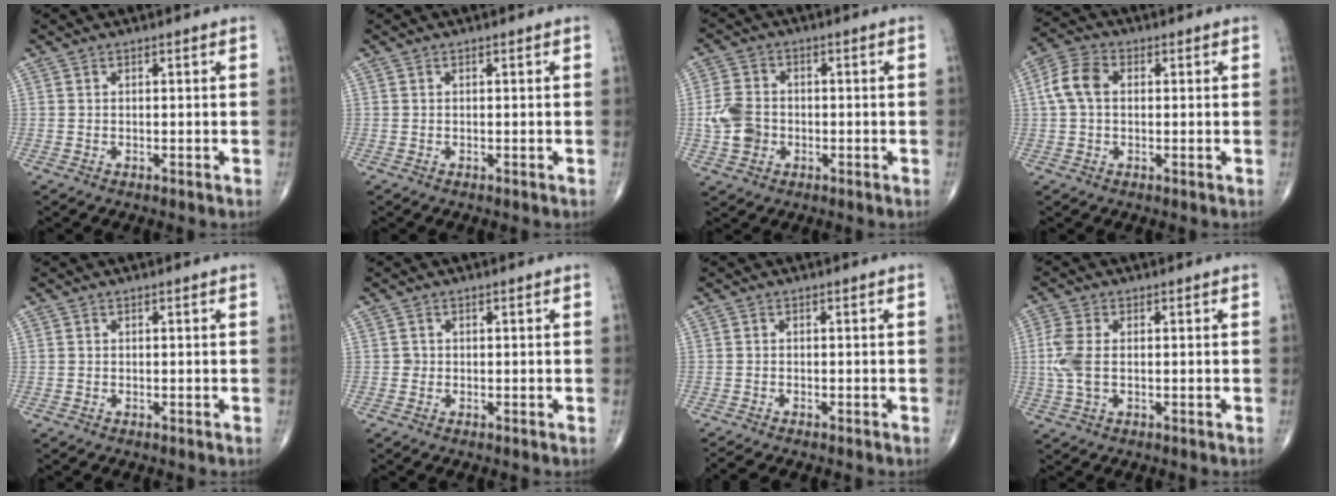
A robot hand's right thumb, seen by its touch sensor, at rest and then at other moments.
{"total": 0.0}
{"total": 6.7, "force": [-1.2, 5.3, 3.9], "torque": [-0.068, 0.009, -0.027]}
{"total": 6.4, "force": [0.7, 4.4, 4.6], "torque": [-0.099, 0.020, 0.008]}
{"total": 0.0}
{"total": 0.7, "force": [-0.1, 0.7, 0.1], "torque": [0.002, 0.003, -0.003]}
{"total": 3.1, "force": [-2.8, 0.4, 1.5], "torque": [-0.030, 0.004, -0.042]}
{"total": 5.7, "force": [-0.1, 3.2, 4.8], "torque": [-0.132, 0.004, -0.005]}